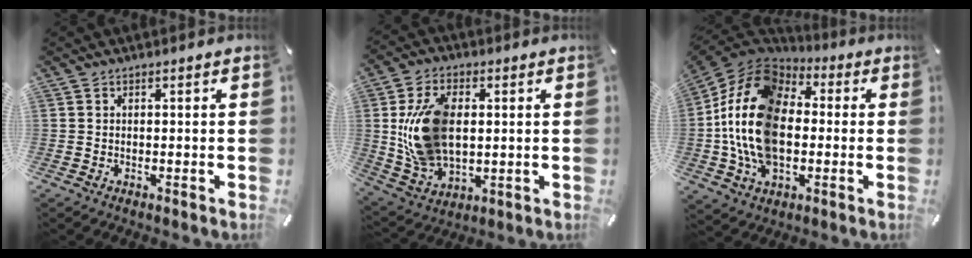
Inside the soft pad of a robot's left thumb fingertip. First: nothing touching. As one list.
[{"total": 16.1, "force": [1.9, 10.8, 11.7], "torque": [-0.264, 0.001, 0.035]}, {"total": 21.3, "force": [-2.2, 14.8, 15.1], "torque": [-0.326, 0.021, -0.044]}]